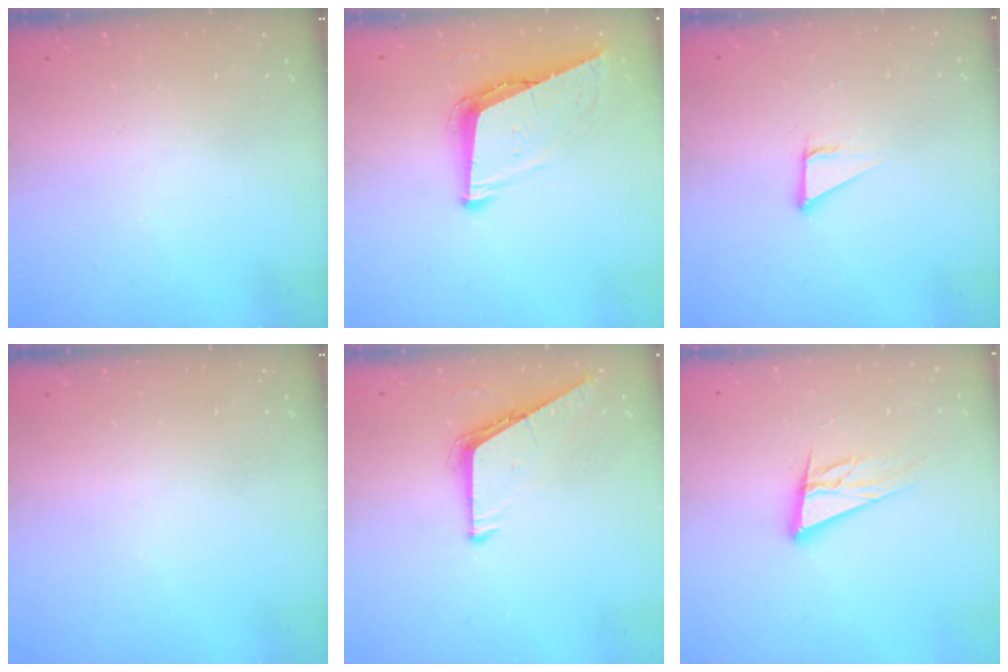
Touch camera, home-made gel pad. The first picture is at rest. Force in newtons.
{"total": 9.0, "press": 8.6, "slide": 2.6}
{"total": 2.8, "press": 2.8, "slide": 0.2}
{"total": 0.0}
{"total": 6.5, "press": 6.4, "slide": 0.5}
{"total": 13.6, "press": 13.1, "slide": 3.6}